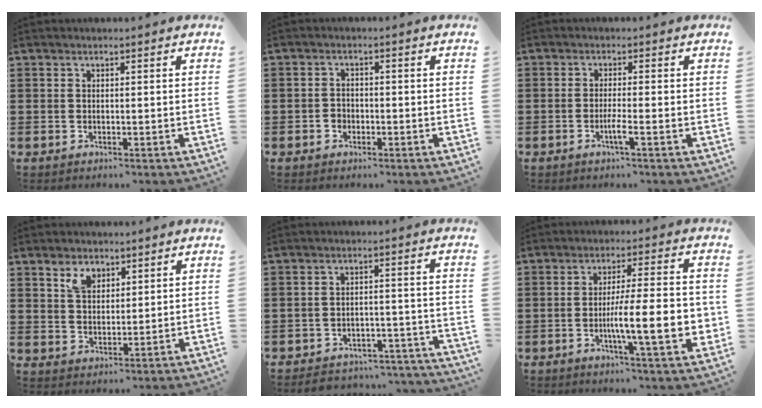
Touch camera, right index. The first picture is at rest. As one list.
[{"total": 1.6, "force": [-0.9, 1.2, 0.4], "torque": [-0.012, 0.001, -0.019]}, {"total": 2.8, "force": [-1.2, 0.0, 2.5], "torque": [-0.049, -0.008, -0.025]}, {"total": 3.9, "force": [2.6, 2.2, 1.8], "torque": [-0.044, 0.004, 0.050]}, {"total": 3.9, "force": [-3.9, 0.6, 0.5], "torque": [-0.014, 0.004, -0.080]}, {"total": 11.9, "force": [-2.4, 2.0, 11.5], "torque": [-0.187, -0.012, -0.045]}]